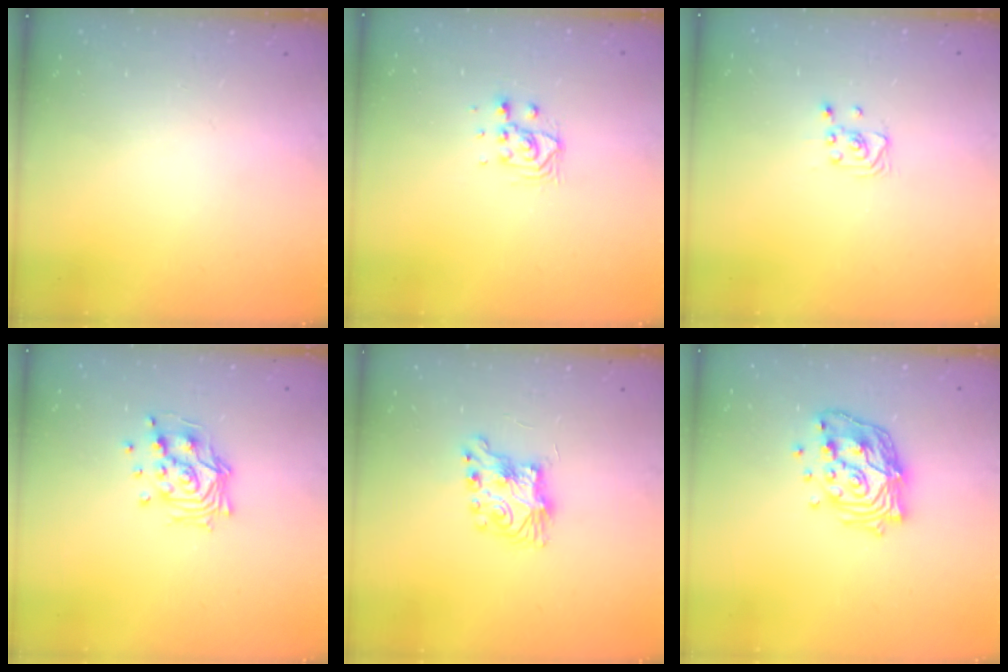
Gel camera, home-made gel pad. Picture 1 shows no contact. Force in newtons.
{"total": 6.4, "press": 6.4, "slide": 0.4}
{"total": 2.6, "press": 2.6, "slide": 0.3}
{"total": 12.5, "press": 12.4, "slide": 1.5}
{"total": 7.3, "press": 7.3, "slide": 0.1}
{"total": 15.2, "press": 15.1, "slide": 1.5}